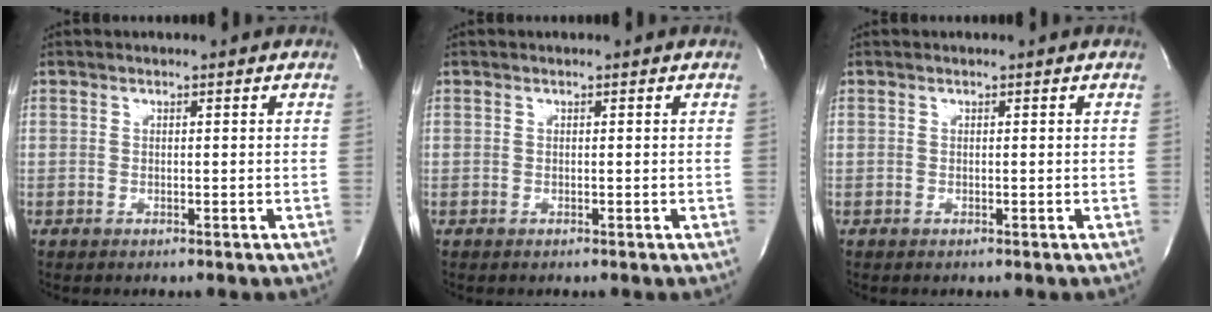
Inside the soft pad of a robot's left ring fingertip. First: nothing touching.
{"total": 0.0}
{"total": 0.0}